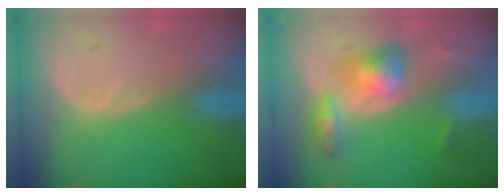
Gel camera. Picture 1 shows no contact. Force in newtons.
{"total": 5.8, "press": 5.6, "slide": 1.3}